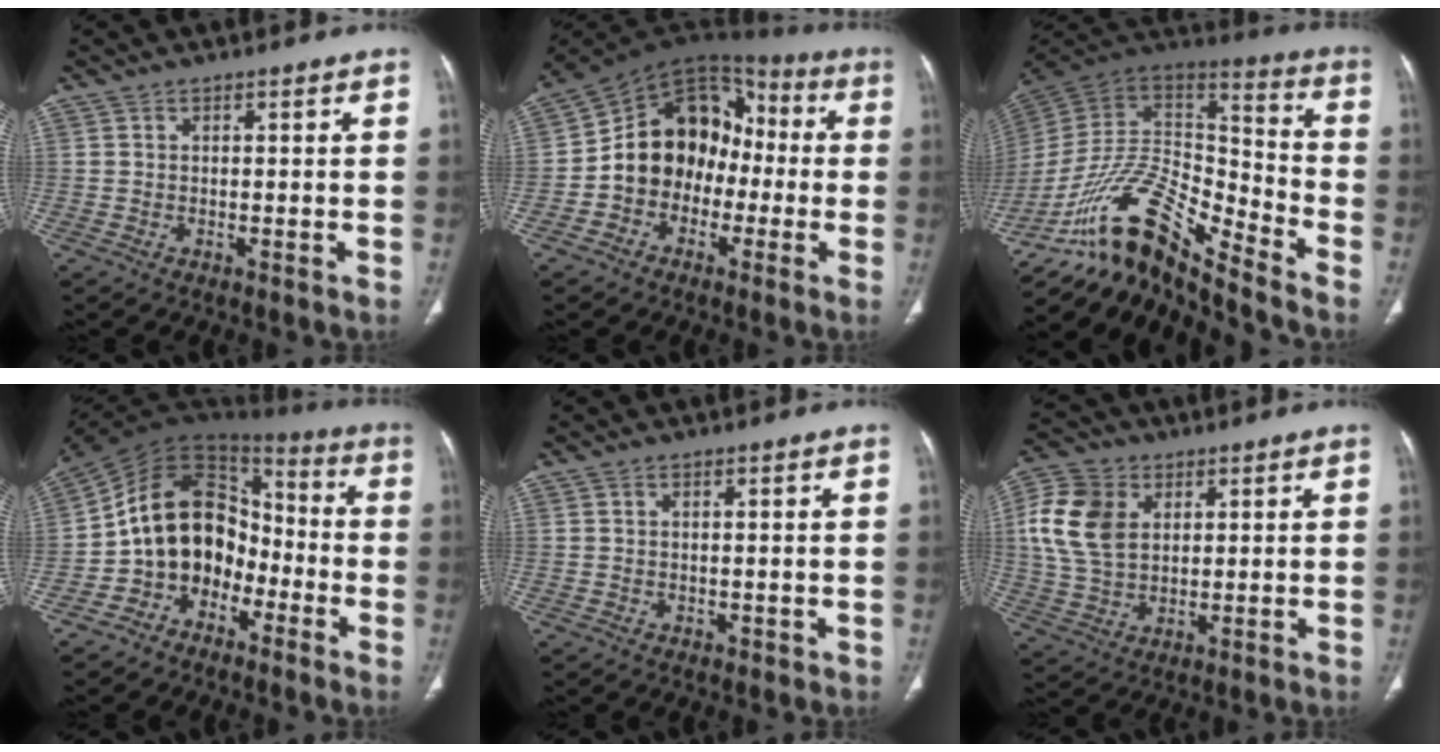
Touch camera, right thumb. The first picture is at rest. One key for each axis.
{"total": 15.2, "fx": -2.8, "fy": 12.2, "fz": 8.6, "tx": -0.088, "ty": 0.064, "tz": -0.059}
{"total": 19.6, "fx": -14.5, "fy": 5.6, "fz": 11.8, "tx": -0.195, "ty": 0.100, "tz": -0.260}
{"total": 15.2, "fx": -5.4, "fy": 11.6, "fz": 8.1, "tx": -0.099, "ty": 0.087, "tz": -0.102}
{"total": 0.8, "fx": 0.3, "fy": 0.6, "fz": 0.3, "tx": -0.001, "ty": 0.000, "tz": 0.006}
{"total": 13.0, "fx": 3.4, "fy": 9.3, "fz": 8.4, "tx": -0.159, "ty": -0.001, "tz": 0.063}